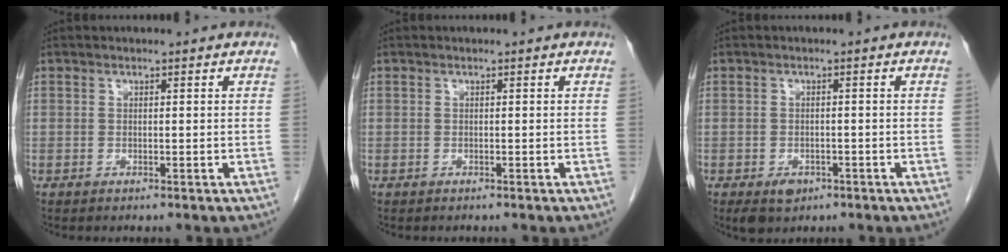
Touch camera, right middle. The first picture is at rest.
{"total": 0.0}
{"total": 3.5, "force": [-1.9, 2.3, 1.8], "torque": [-0.030, -0.003, -0.021]}